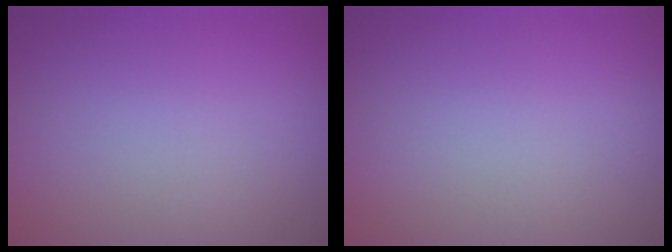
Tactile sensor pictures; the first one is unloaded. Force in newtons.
{"total": 0.0}